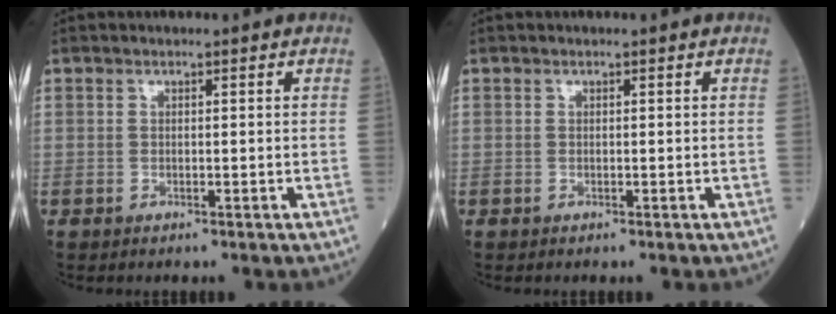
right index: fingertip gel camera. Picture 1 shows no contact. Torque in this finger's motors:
{"motor_torque": [0.04, 0.02, 0.00, 0.01]}